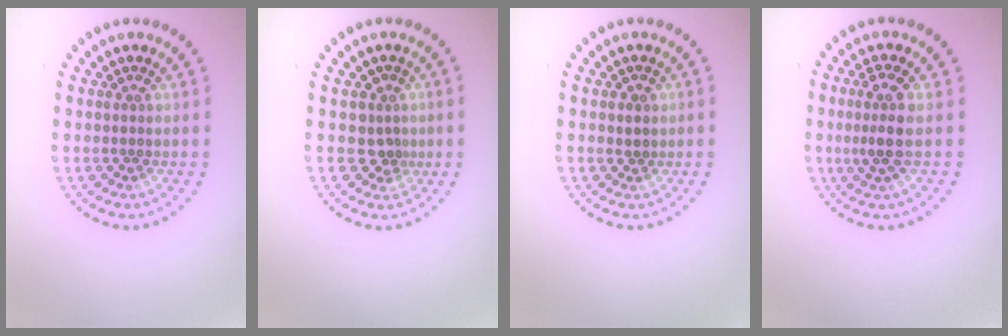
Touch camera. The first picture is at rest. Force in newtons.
{"total": 1.9, "press": 1.4, "slide": 1.3}
{"total": 0.9, "press": 0.7, "slide": 0.5}
{"total": 2.6, "press": 2.4, "slide": 1.2}